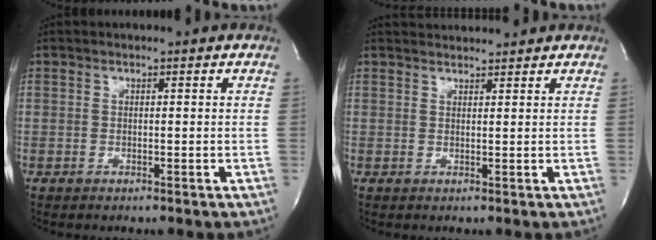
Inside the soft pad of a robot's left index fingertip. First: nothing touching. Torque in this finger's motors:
{"motor_torque": [0.41, -0.50, 0.30, 0.06]}